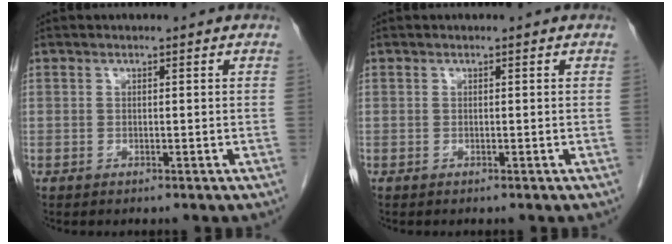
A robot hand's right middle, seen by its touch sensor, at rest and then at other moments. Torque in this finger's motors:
{"motor_torque": [0.17, -0.09, 0.07, 0.00]}